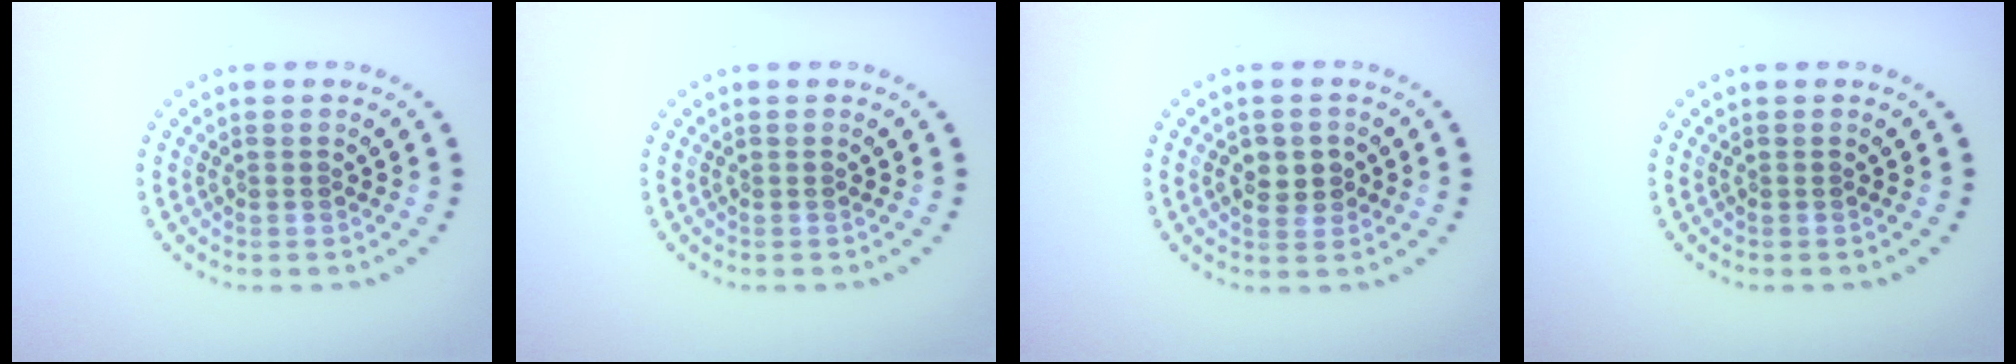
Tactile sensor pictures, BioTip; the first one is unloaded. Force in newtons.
{"total": 0.0}
{"total": 2.6, "press": 2.5, "slide": 0.3}
{"total": 0.0}